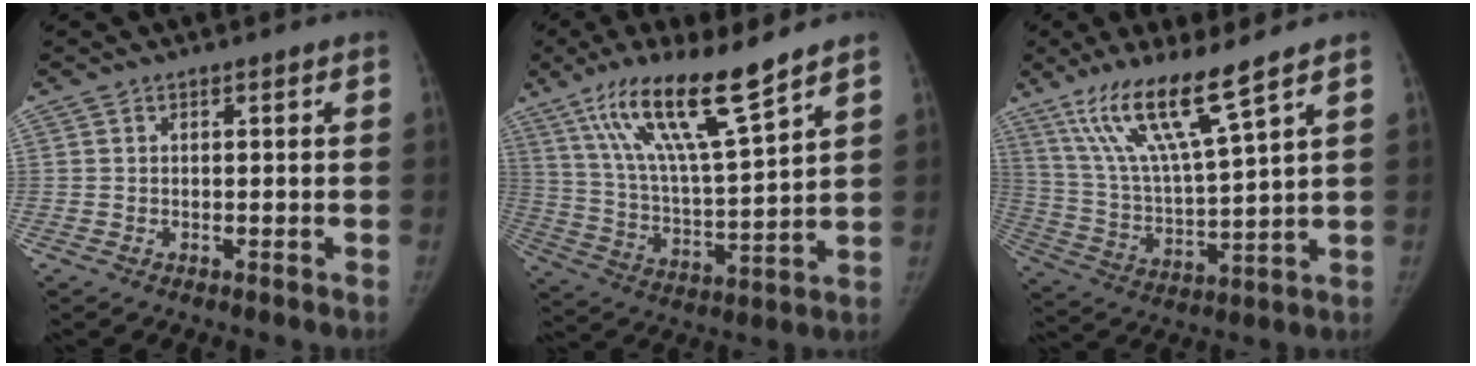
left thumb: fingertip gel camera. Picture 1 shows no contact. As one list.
[{"total": 17.2, "force": [11.5, 2.1, 12.6], "torque": [-0.219, -0.057, 0.217]}, {"total": 14.6, "force": [9.7, 1.0, 10.9], "torque": [-0.208, -0.050, 0.198]}]